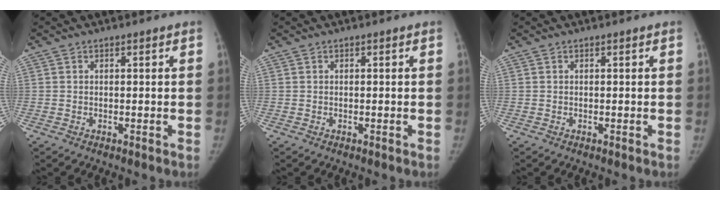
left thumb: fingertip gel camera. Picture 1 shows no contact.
{"total": 0.0}
{"total": 0.0}